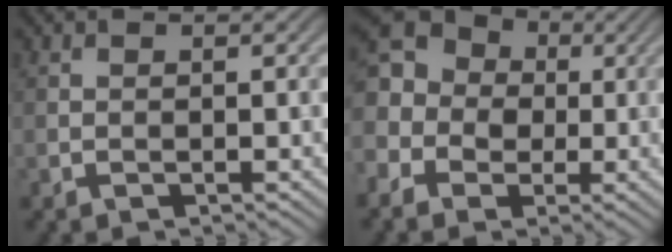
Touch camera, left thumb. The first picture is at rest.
{"total": 11.8, "force": [0.1, 10.3, 5.8], "torque": [-0.152, 0.022, -0.046]}